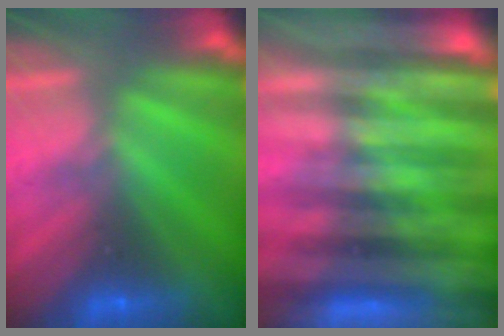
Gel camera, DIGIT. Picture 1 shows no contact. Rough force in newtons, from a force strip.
{"total": 7.3}